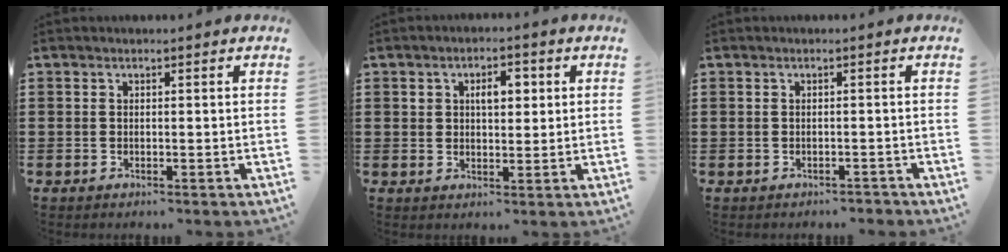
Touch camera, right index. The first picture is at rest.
{"total": 4.3, "force": [1.3, 2.4, 3.3], "torque": [-0.046, 0.004, 0.015]}
{"total": 0.9, "force": [-0.8, 0.5, 0.0], "torque": [-0.003, 0.003, -0.018]}